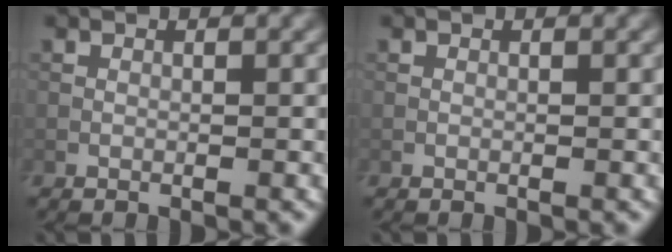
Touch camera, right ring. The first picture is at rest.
{"total": 0.0}